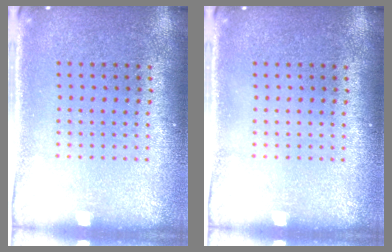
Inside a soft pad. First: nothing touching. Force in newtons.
{"total": 0.0}